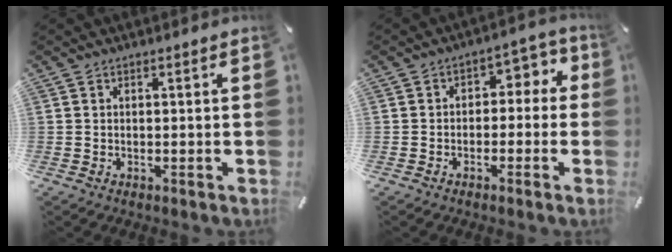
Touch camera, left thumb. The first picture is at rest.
{"total": 5.0, "force": [-0.9, 4.0, 2.8], "torque": [-0.029, 0.011, -0.026]}